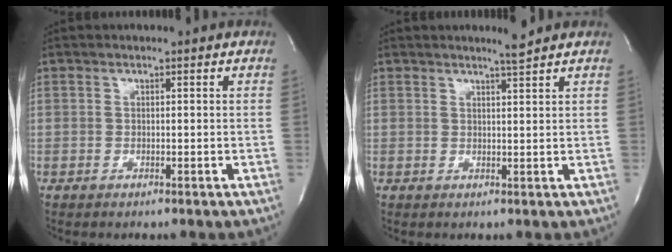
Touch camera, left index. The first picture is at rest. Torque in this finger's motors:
{"motor_torque": [-0.10, -0.19, 0.00, 0.00]}